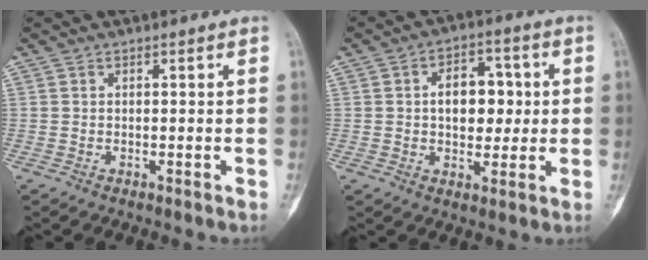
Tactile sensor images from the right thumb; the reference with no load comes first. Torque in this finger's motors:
{"motor_torque": [1.35, 1.23, 0.37, -0.27, 0.22]}